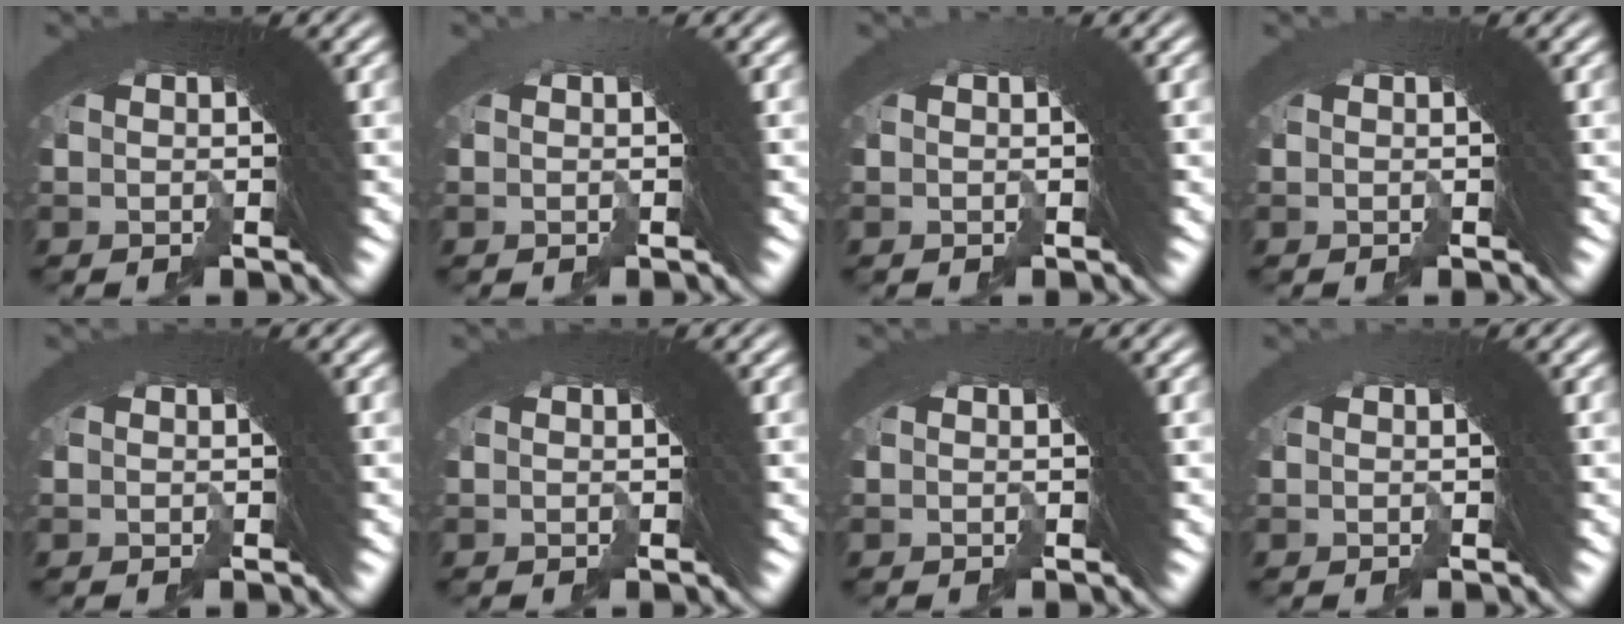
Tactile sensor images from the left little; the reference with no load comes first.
{"total": 4.8, "force": [-1.5, -3.2, -3.2], "torque": [0.040, -0.012, -0.017]}
{"total": 4.3, "force": [-1.3, -2.9, -2.9], "torque": [0.037, -0.011, -0.015]}
{"total": 1.9, "force": [-0.6, -0.9, -1.6], "torque": [0.024, -0.005, -0.010]}
{"total": 1.1, "force": [-0.3, -0.4, -0.9], "torque": [0.014, 0.000, -0.007]}
{"total": 0.7, "force": [-0.3, -0.2, -0.7], "torque": [0.009, -0.001, -0.005]}
{"total": 1.8, "force": [-0.6, -0.8, -1.5], "torque": [0.020, -0.003, -0.010]}
{"total": 2.3, "force": [-0.7, -1.2, -1.8], "torque": [0.028, -0.005, -0.011]}